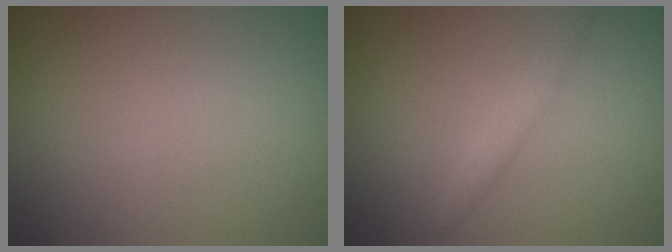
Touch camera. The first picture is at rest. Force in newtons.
{"total": 1.8, "press": 1.8, "slide": 0.1}